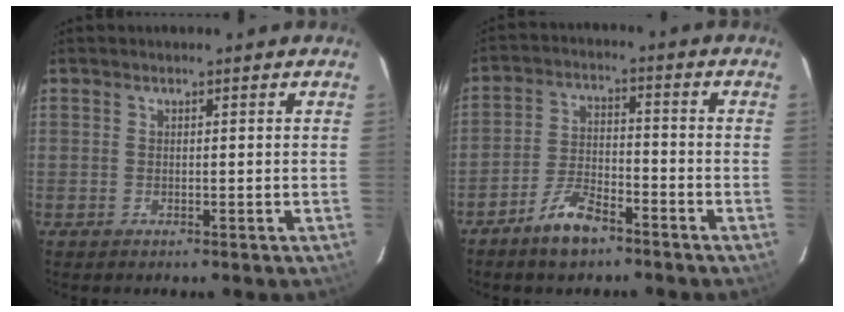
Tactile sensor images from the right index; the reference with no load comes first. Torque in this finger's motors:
{"motor_torque": [0.54, -0.57, 0.31, 0.03]}